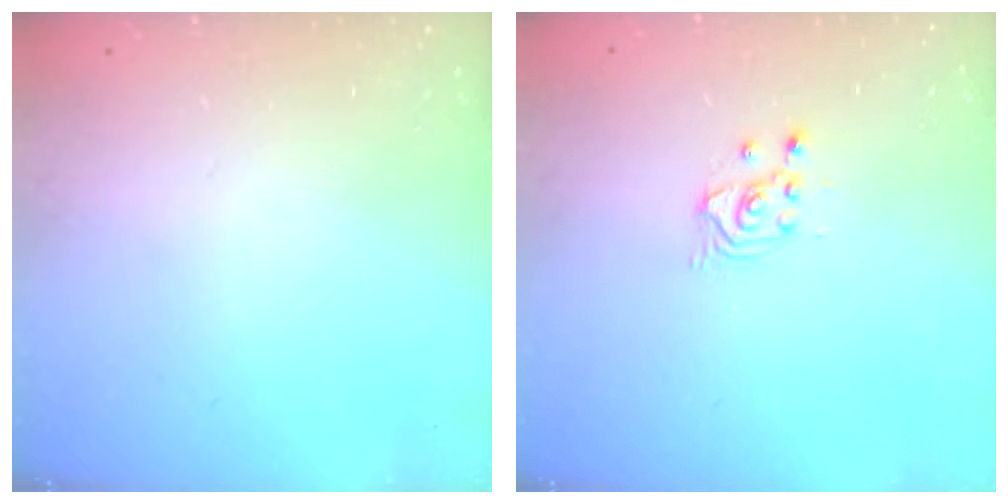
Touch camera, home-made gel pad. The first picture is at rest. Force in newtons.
{"total": 2.5, "press": 2.5, "slide": 0.3}